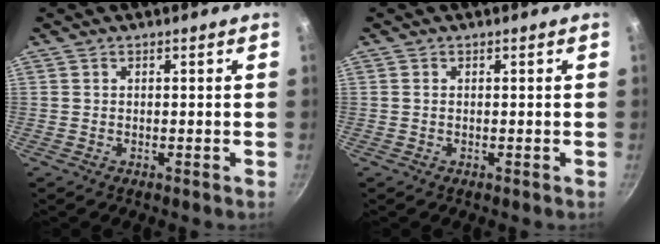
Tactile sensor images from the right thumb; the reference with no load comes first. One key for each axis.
{"total": 0.0}